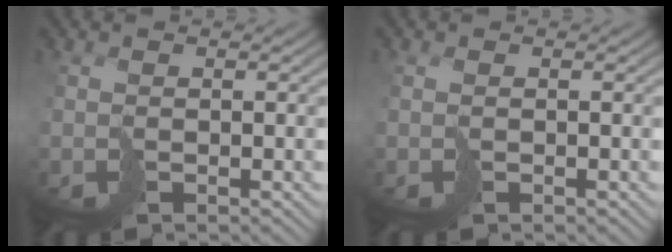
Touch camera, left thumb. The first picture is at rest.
{"total": 0.9, "force": [-0.1, 0.6, 0.7], "torque": [-0.017, -0.001, -0.001]}